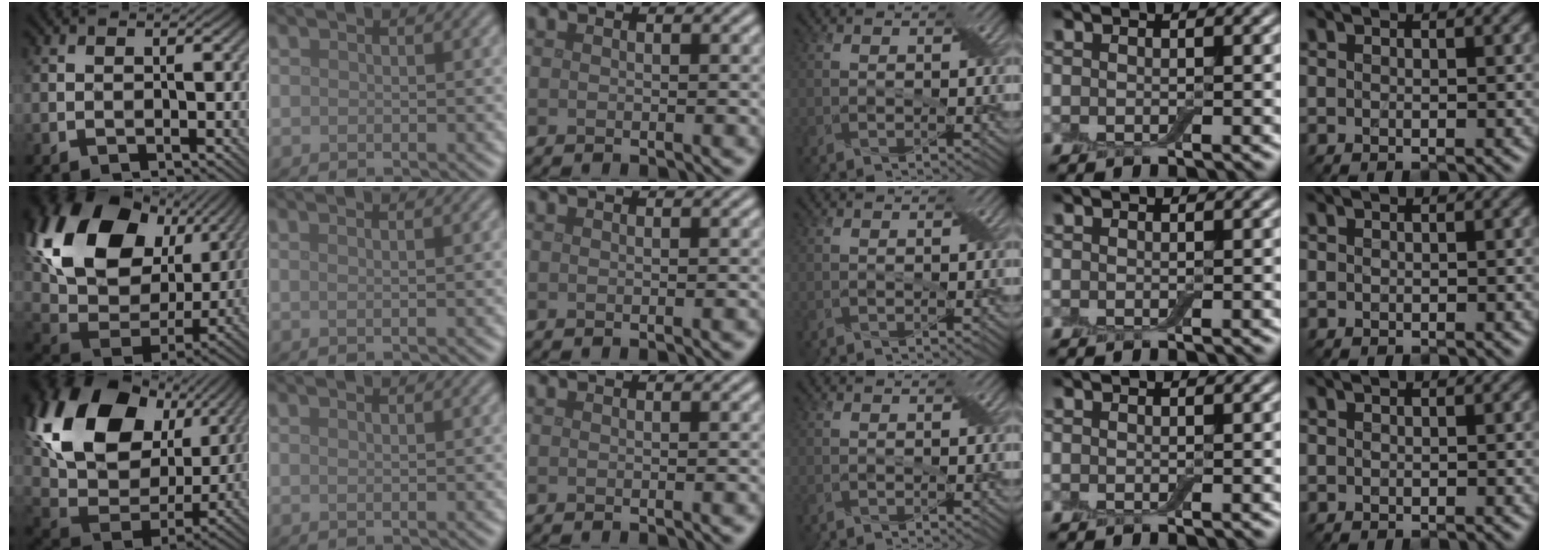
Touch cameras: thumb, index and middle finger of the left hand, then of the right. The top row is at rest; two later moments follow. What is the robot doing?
{"motion": "peel", "object": "adhesive wrap"}